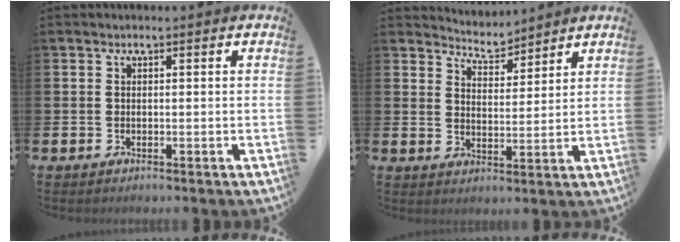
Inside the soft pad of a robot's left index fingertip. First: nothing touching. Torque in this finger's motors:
{"motor_torque": [0.22, -0.14, -0.02, 0.00]}